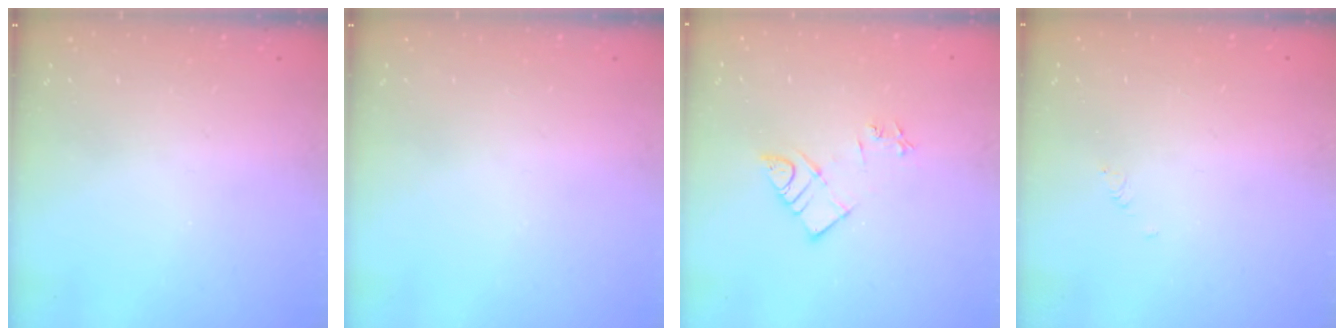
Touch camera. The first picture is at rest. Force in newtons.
{"total": 0.0}
{"total": 7.5, "press": 7.5, "slide": 0.5}
{"total": 2.8, "press": 2.7, "slide": 0.3}